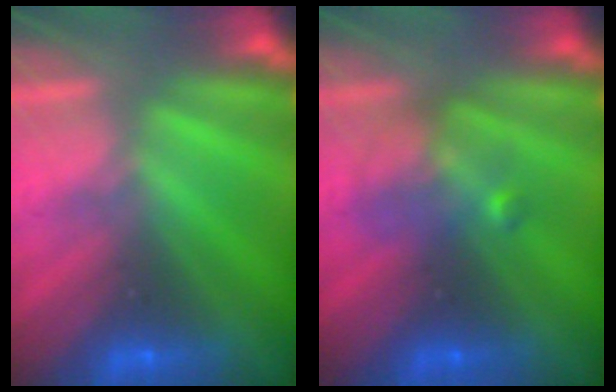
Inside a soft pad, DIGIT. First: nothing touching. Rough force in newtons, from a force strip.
{"total": 2.4}